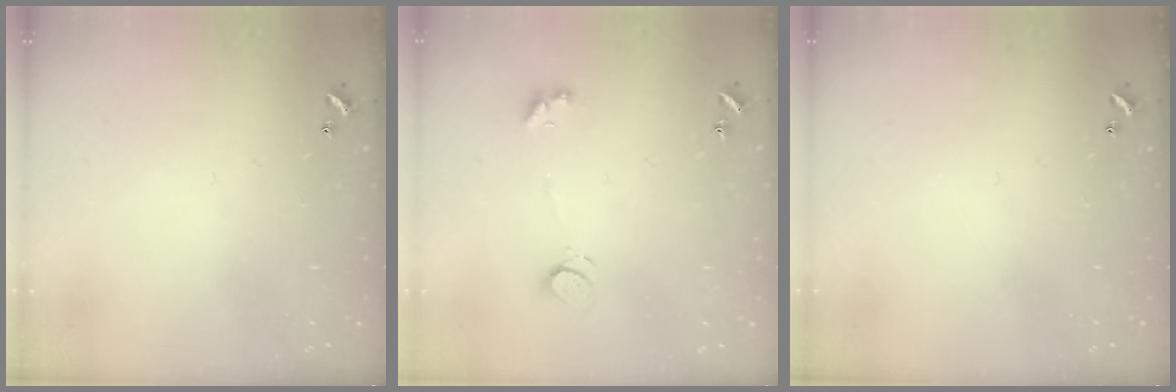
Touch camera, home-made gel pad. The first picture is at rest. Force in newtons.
{"total": 2.4, "press": 2.3, "slide": 0.6}
{"total": 0.0}